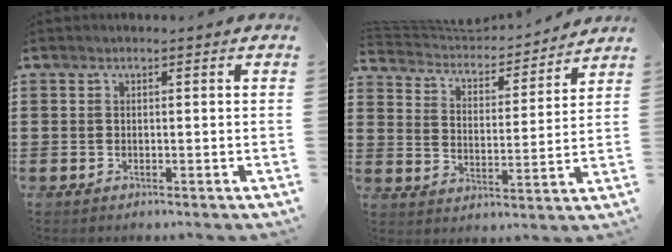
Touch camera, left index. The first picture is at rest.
{"total": 3.5, "force": [3.4, 1.0, 0.2], "torque": [-0.029, -0.030, 0.050]}